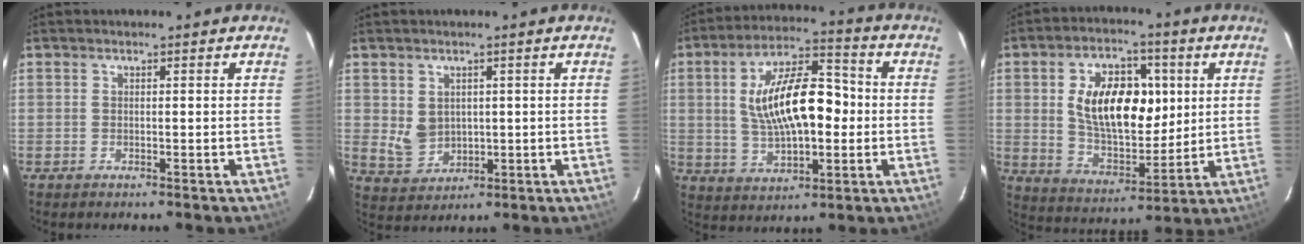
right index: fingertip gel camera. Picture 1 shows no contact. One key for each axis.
{"total": 5.1, "fx": 1.0, "fy": 4.3, "fz": 2.5, "tx": -0.047, "ty": -0.001, "tz": 0.038}
{"total": 15.9, "fx": 0.4, "fy": 7.1, "fz": 14.3, "tx": -0.260, "ty": 0.017, "tz": 0.010}
{"total": 16.5, "fx": 3.2, "fy": 9.4, "fz": 13.1, "tx": -0.229, "ty": 0.016, "tz": 0.064}